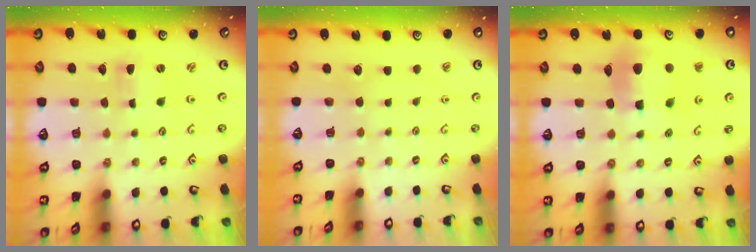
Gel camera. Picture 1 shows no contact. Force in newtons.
{"total": 0.0}
{"total": 11.5, "press": 11.4, "slide": 1.5}